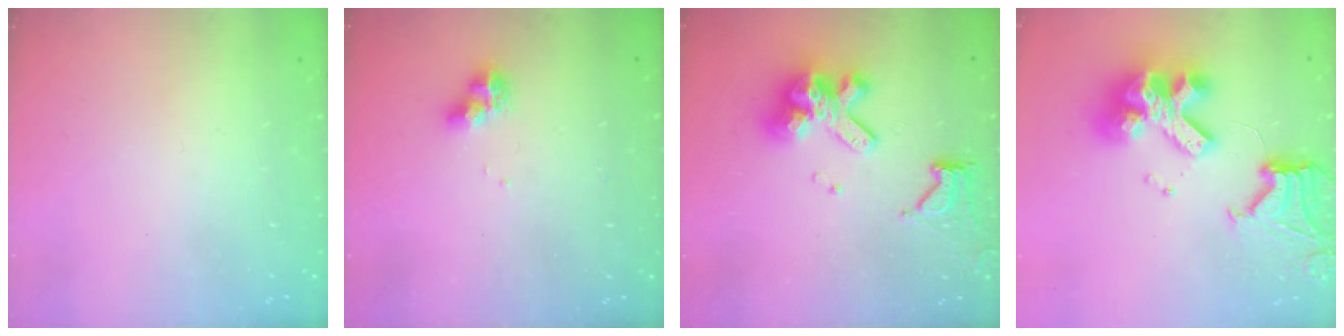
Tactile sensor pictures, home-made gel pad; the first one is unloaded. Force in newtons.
{"total": 7.4, "press": 7.3, "slide": 1.0}
{"total": 12.2, "press": 12.1, "slide": 1.3}
{"total": 21.2, "press": 21.1, "slide": 2.3}